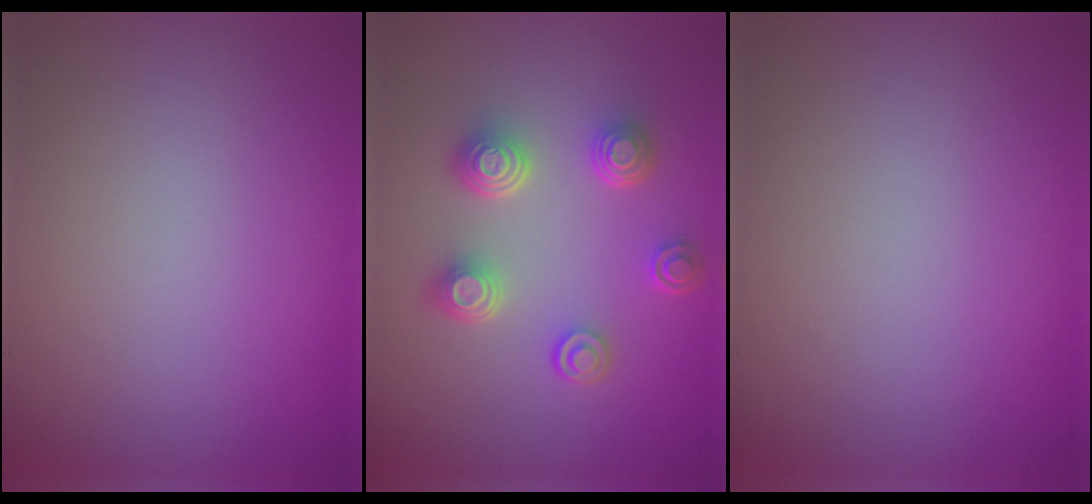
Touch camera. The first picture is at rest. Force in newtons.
{"total": 4.6, "press": 3.5, "slide": 3.0}
{"total": 0.0}